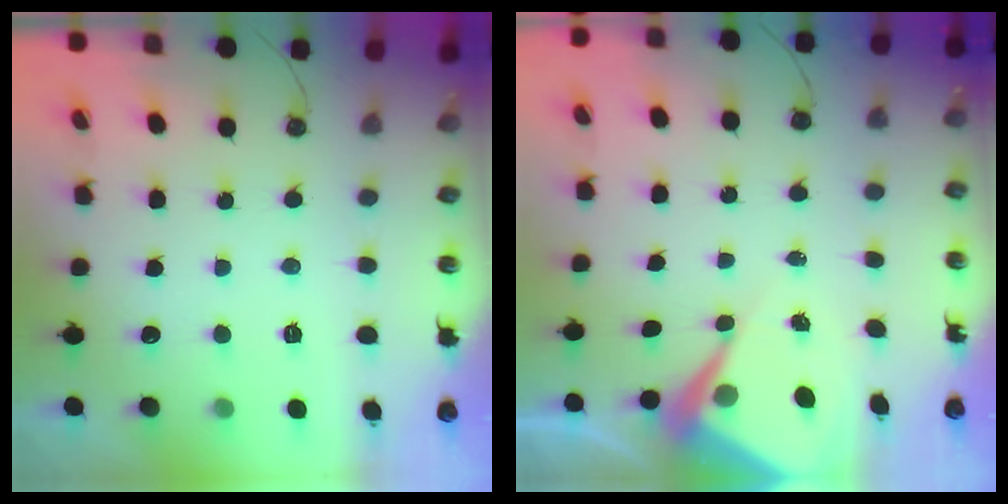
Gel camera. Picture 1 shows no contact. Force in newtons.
{"total": 7.0, "press": 7.0, "slide": 0.5}